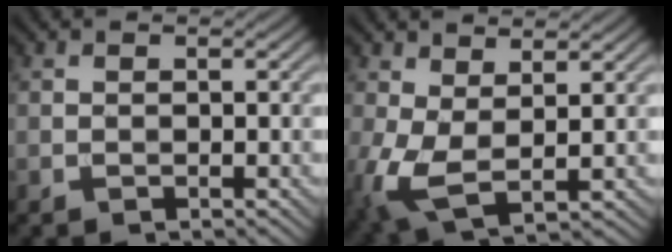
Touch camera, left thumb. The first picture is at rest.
{"total": 6.4, "force": [0.7, 3.1, 5.6], "torque": [-0.146, -0.001, 0.012]}